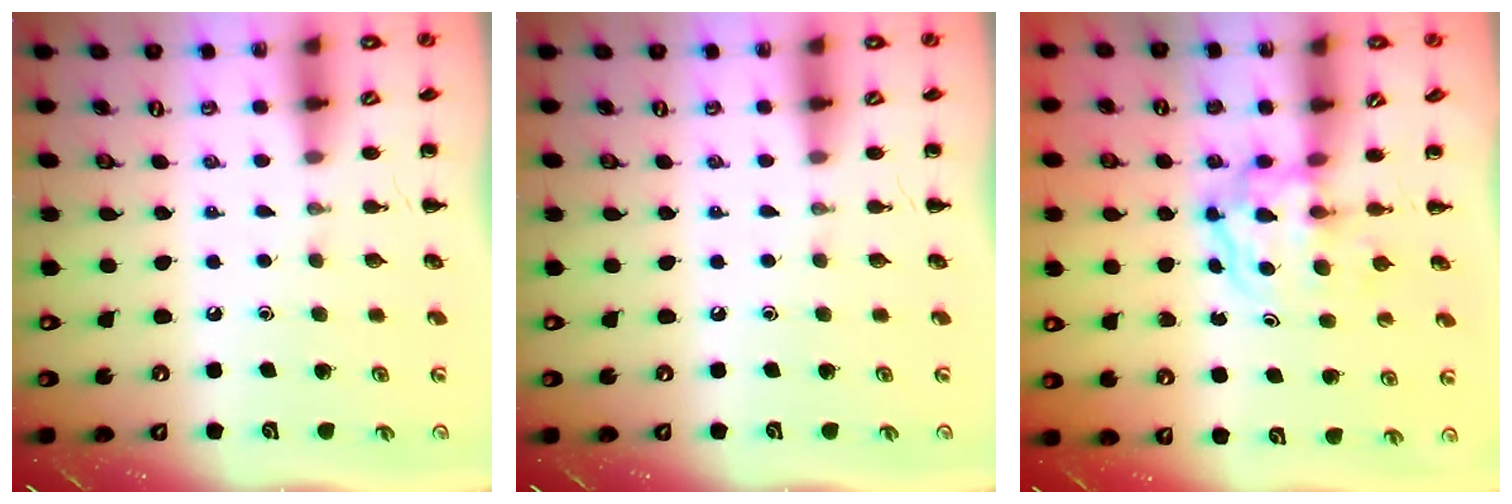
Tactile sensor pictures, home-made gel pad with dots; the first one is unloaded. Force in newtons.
{"total": 0.0}
{"total": 3.9, "press": 3.8, "slide": 0.5}